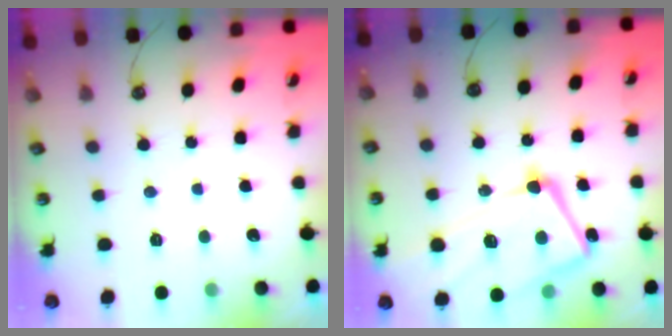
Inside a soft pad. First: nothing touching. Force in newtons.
{"total": 12.5, "press": 12.4, "slide": 2.0}